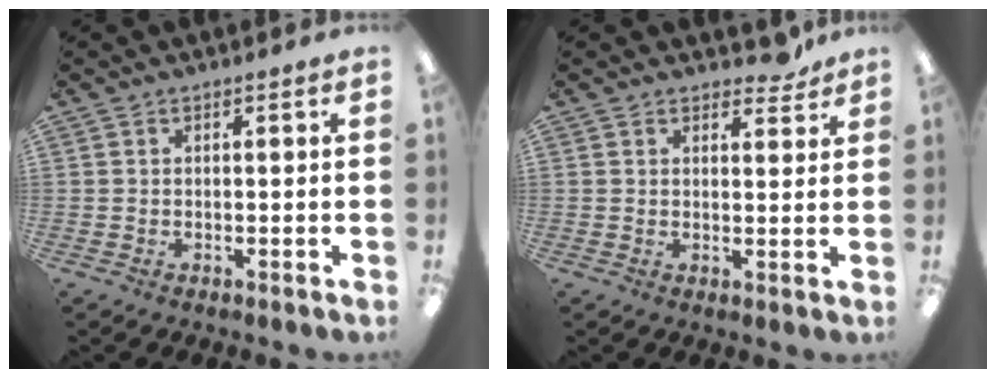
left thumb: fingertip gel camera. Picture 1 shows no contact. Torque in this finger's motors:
{"motor_torque": [-0.27, -0.18, -0.54, 0.08, 0.00]}